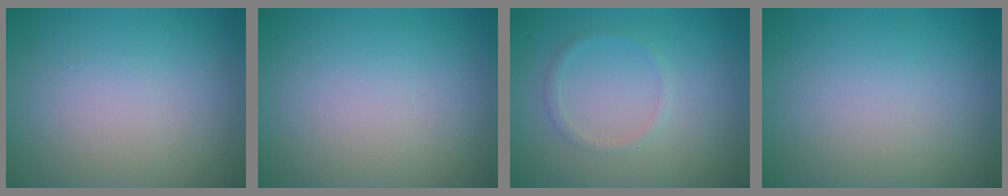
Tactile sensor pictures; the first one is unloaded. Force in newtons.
{"total": 0.0}
{"total": 1.0, "press": 1.0, "slide": 0.1}
{"total": 0.0}